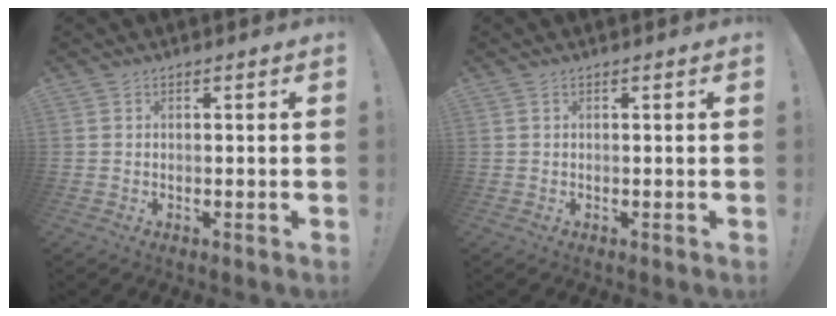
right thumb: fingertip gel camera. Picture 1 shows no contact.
{"total": 0.0}